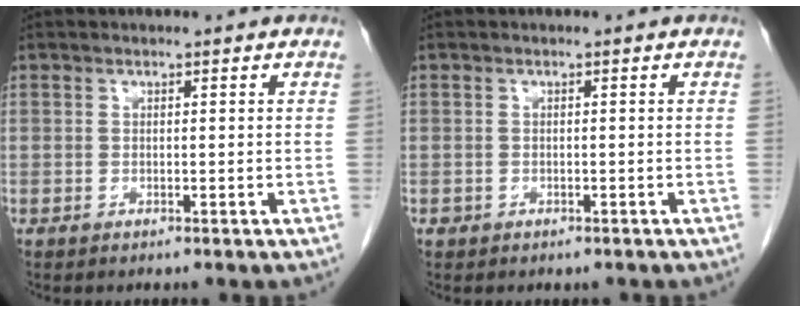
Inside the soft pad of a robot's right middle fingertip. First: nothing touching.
{"total": 0.8, "force": [-0.4, 0.7, 0.1], "torque": [-0.005, 0.004, -0.004]}